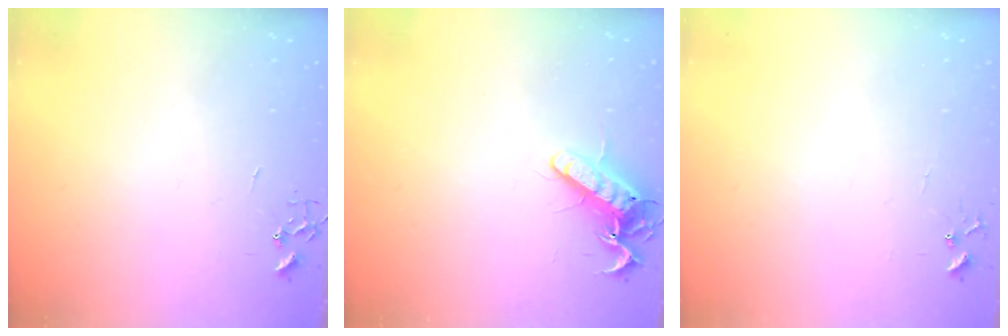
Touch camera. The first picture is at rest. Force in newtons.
{"total": 13.6, "press": 13.6, "slide": 1.4}
{"total": 5.6, "press": 5.6, "slide": 0.4}